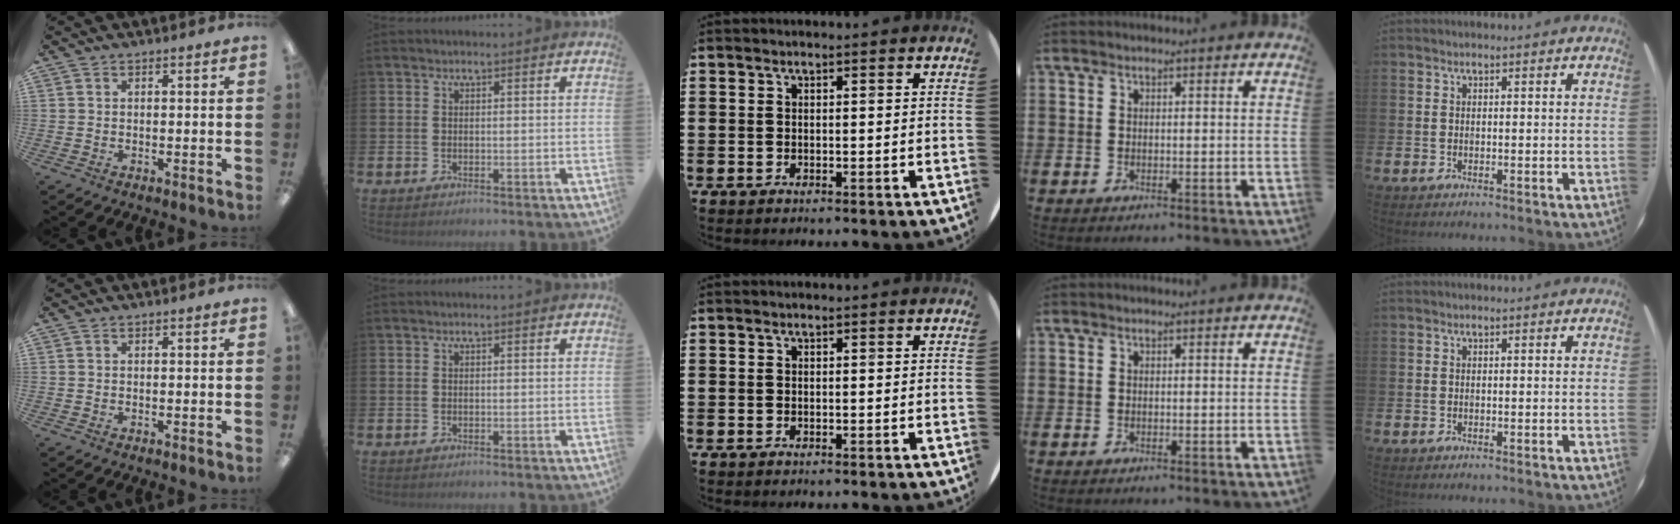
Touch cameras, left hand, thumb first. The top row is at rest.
{}